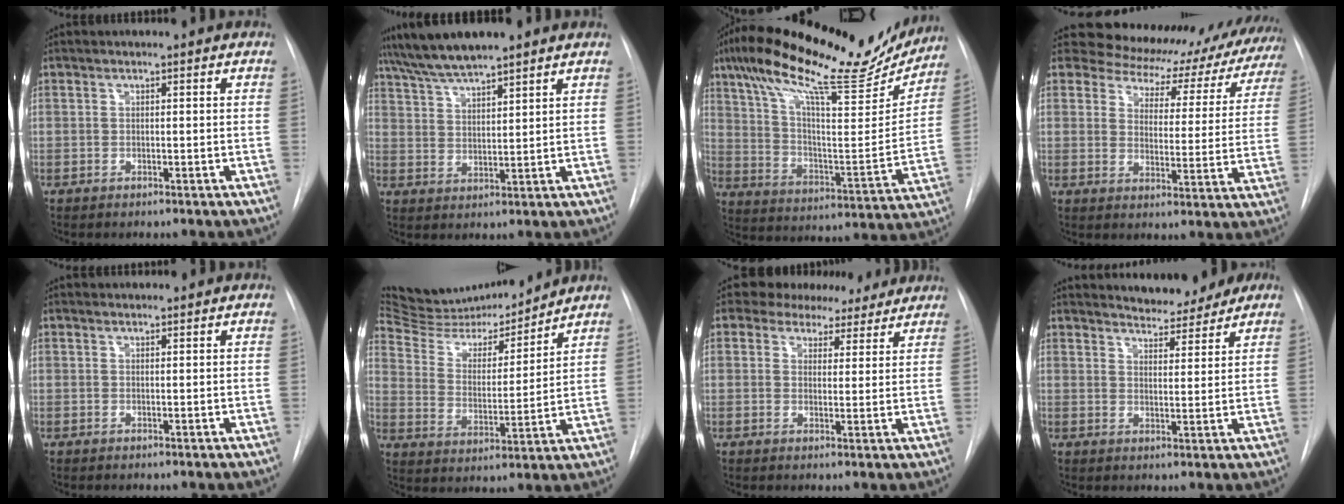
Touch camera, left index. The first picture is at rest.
{"total": 8.3, "force": [7.3, 0.5, 4.0], "torque": [-0.077, 0.030, 0.134]}
{"total": 26.2, "force": [20.7, 5.5, 15.2], "torque": [-0.256, 0.014, 0.305]}
{"total": 19.3, "force": [17.1, 7.5, 4.8], "torque": [-0.051, -0.026, 0.185]}
{"total": 0.7, "force": [0.7, 0.2, -0.1], "torque": [-0.004, 0.012, 0.014]}
{"total": 16.5, "force": [15.5, 2.8, 4.9], "torque": [-0.086, -0.004, 0.260]}
{"total": 8.8, "force": [7.6, 4.2, 1.4], "torque": [0.001, 0.011, 0.085]}
{"total": 7.0, "force": [6.6, 1.9, 1.2], "torque": [-0.018, -0.001, 0.086]}